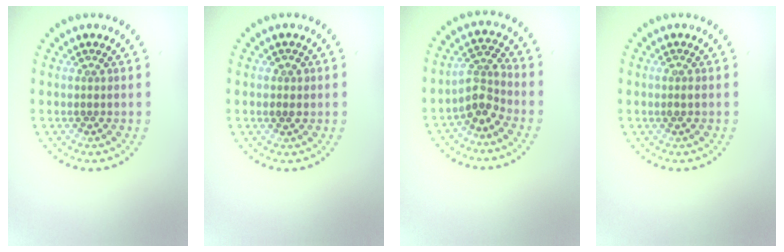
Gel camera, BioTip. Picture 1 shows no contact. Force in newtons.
{"total": 1.3, "press": 1.3, "slide": 0.2}
{"total": 2.8, "press": 2.2, "slide": 1.7}
{"total": 0.8, "press": 0.7, "slide": 0.4}